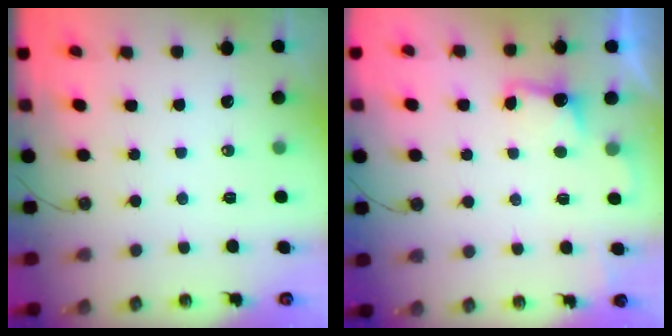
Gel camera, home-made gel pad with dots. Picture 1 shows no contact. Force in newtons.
{"total": 2.9, "press": 2.7, "slide": 1.0}